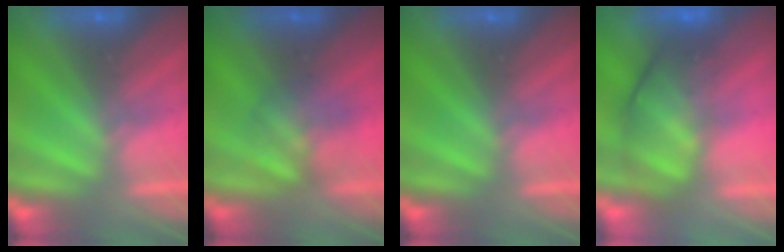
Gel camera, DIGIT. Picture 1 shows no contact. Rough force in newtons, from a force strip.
{"total": 2.9}
{"total": 0.0}
{"total": 5.5}